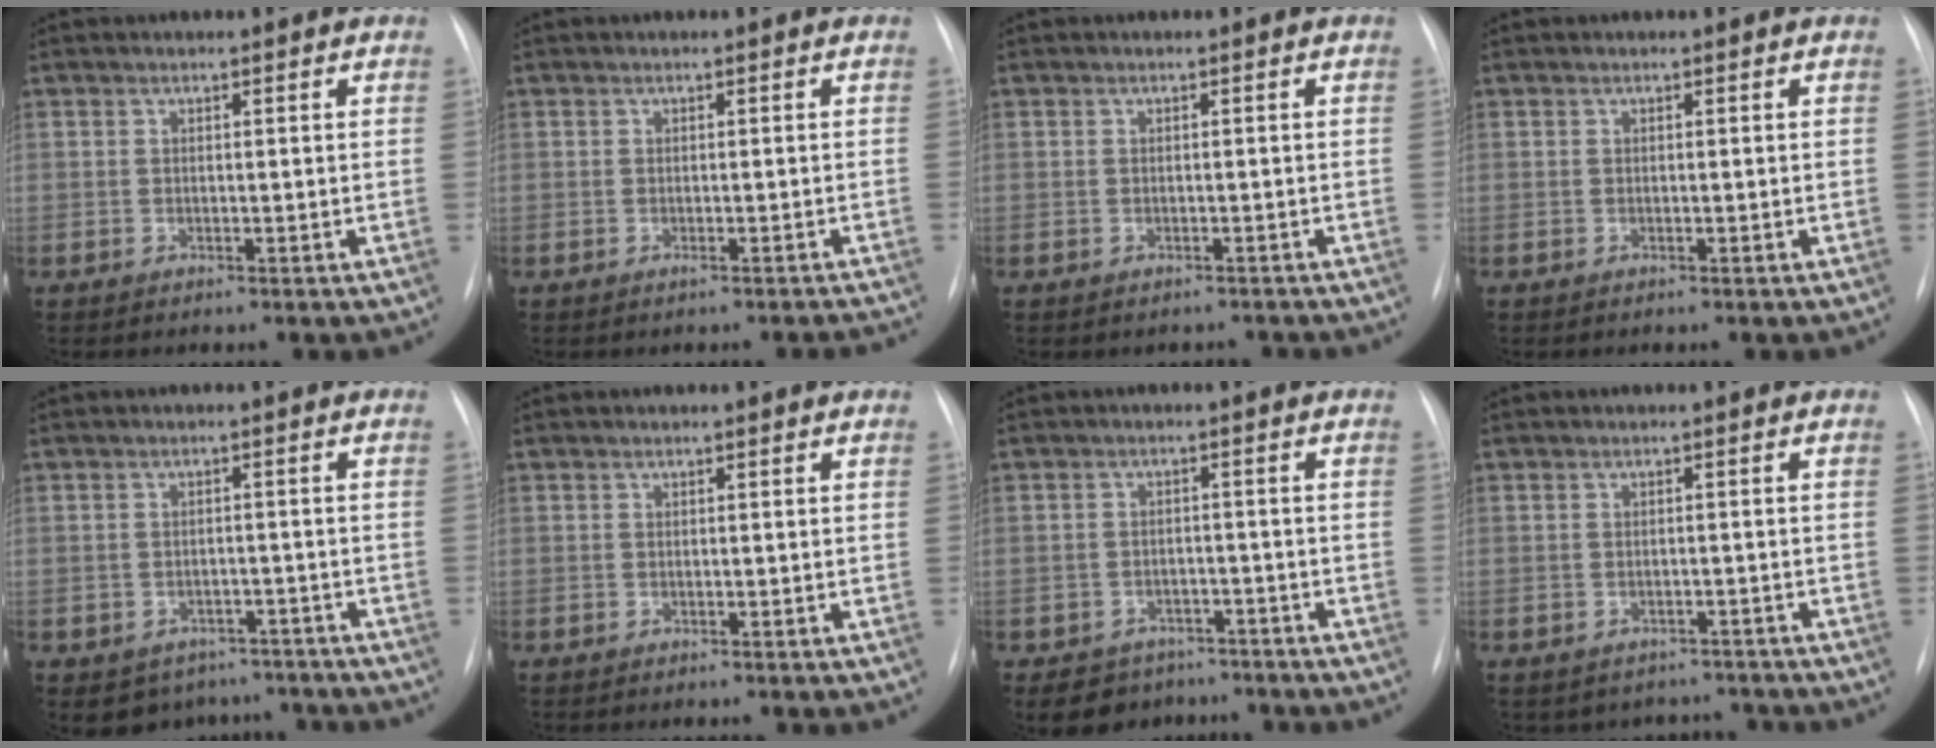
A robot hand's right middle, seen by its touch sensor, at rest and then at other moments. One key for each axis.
{"total": 3.3, "fx": -3.1, "fy": 0.2, "fz": 1.1, "tx": -0.003, "ty": 0.000, "tz": -0.037}
{"total": 1.6, "fx": -1.4, "fy": 0.8, "fz": 0.1, "tx": -0.001, "ty": 0.003, "tz": -0.017}
{"total": 0.0}
{"total": 6.9, "fx": -5.3, "fy": 4.4, "fz": 0.6, "tx": 0.002, "ty": 0.018, "tz": -0.062}
{"total": 0.0}
{"total": 6.6, "fx": -5.0, "fy": 4.3, "fz": 0.6, "tx": -0.007, "ty": 0.015, "tz": -0.067}
{"total": 5.5, "fx": -4.8, "fy": 2.8, "fz": -0.2, "tx": 0.013, "ty": 0.023, "tz": -0.052}